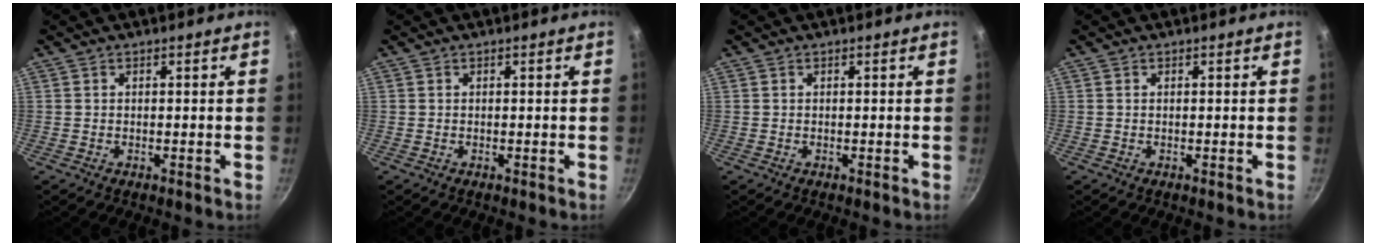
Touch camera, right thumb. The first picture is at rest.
{"total": 0.0}
{"total": 0.0}
{"total": 0.0}